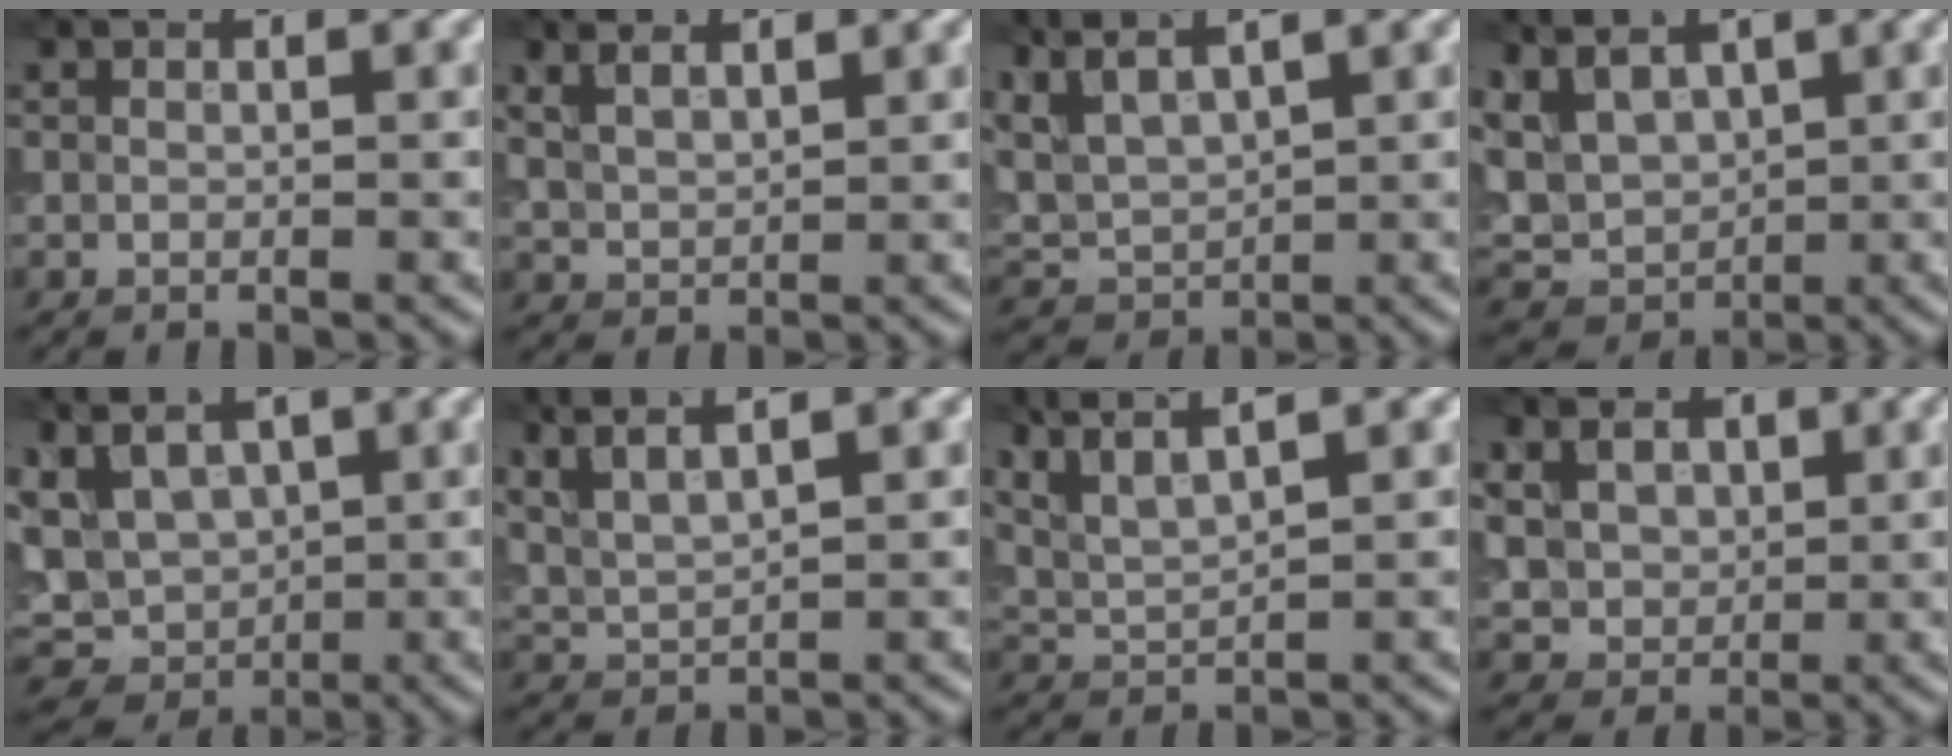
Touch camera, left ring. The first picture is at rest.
{"total": 3.6, "force": [2.5, 1.7, 2.1], "torque": [-0.043, 0.016, 0.039]}
{"total": 4.6, "force": [3.4, 1.6, 2.6], "torque": [-0.069, 0.011, 0.069]}
{"total": 5.3, "force": [2.5, 3.4, 3.2], "torque": [-0.075, 0.005, 0.041]}
{"total": 7.9, "force": [1.7, 5.7, 5.1], "torque": [-0.097, 0.008, 0.045]}
{"total": 5.4, "force": [3.9, 1.4, 3.5], "torque": [-0.077, 0.025, 0.059]}
{"total": 7.0, "force": [5.1, 1.8, 4.4], "torque": [-0.090, 0.031, 0.069]}
{"total": 4.1, "force": [1.6, 3.4, 1.6], "torque": [-0.061, -0.010, 0.031]}